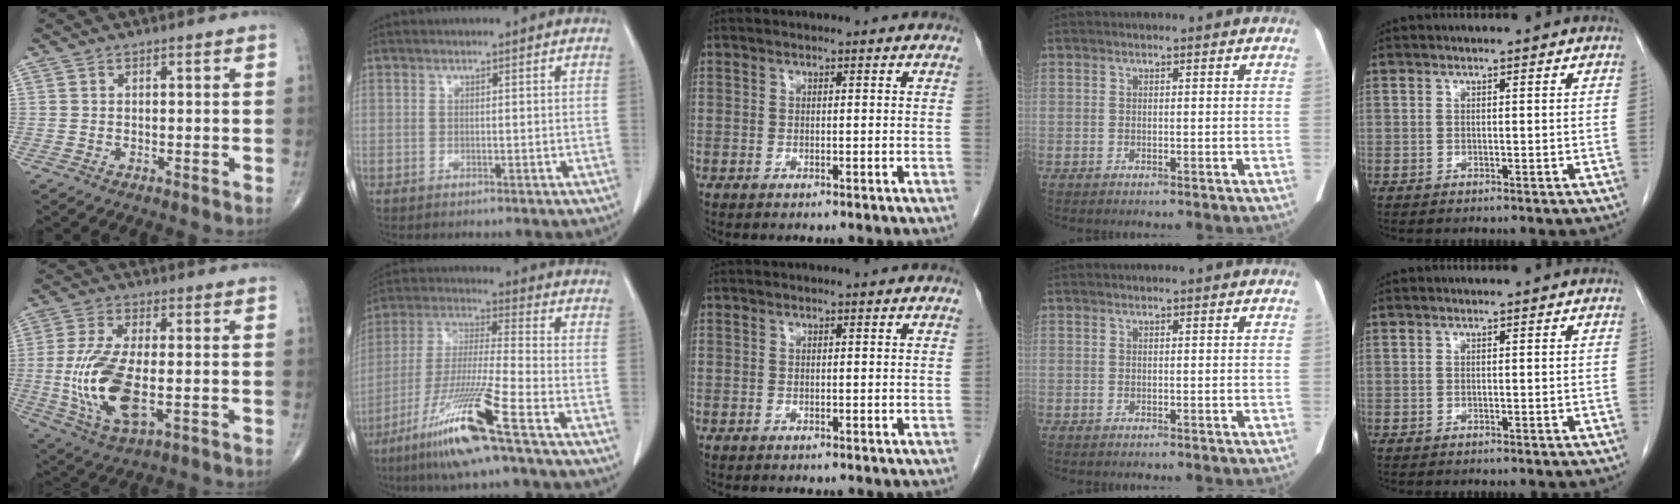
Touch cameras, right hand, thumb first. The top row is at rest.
{"thumb": {"total": 14.8, "force": [-2.1, 6.2, 13.3], "torque": [-0.282, -0.011, -0.033]}, "index": {"total": 15.2, "force": [-8.6, -0.9, 12.4], "torque": [-0.260, -0.042, -0.167]}}